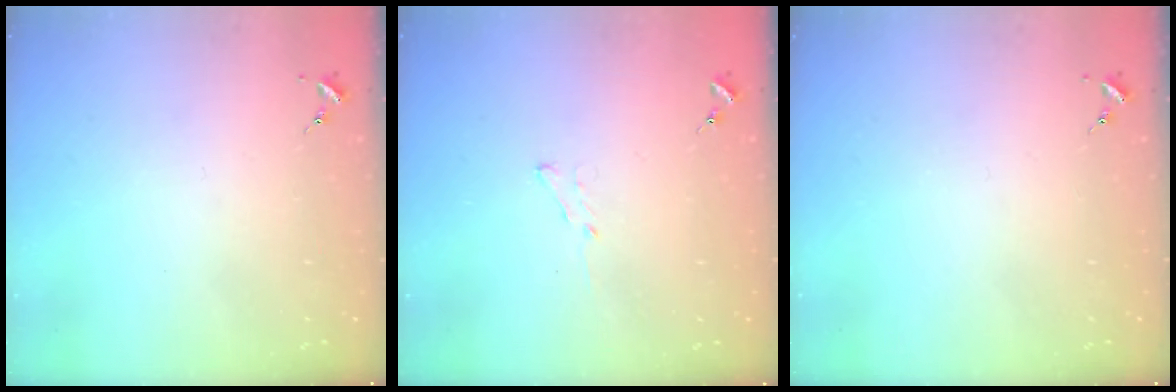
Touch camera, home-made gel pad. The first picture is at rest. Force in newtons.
{"total": 3.8, "press": 3.7, "slide": 0.4}
{"total": 0.0}